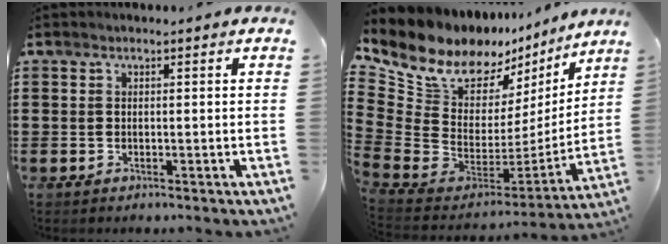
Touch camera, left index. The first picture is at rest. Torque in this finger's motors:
{"motor_torque": [1.93, -0.22, 1.05, 0.08]}